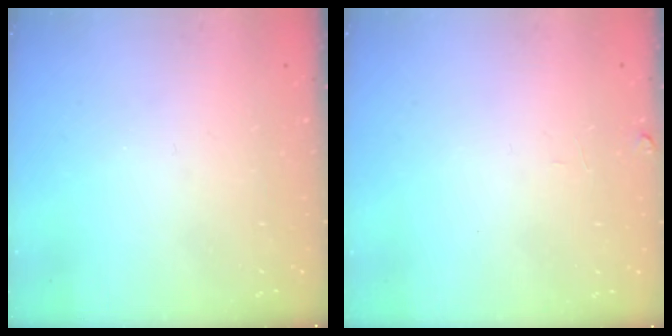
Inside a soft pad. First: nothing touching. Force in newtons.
{"total": 1.3, "press": 1.2, "slide": 0.5}